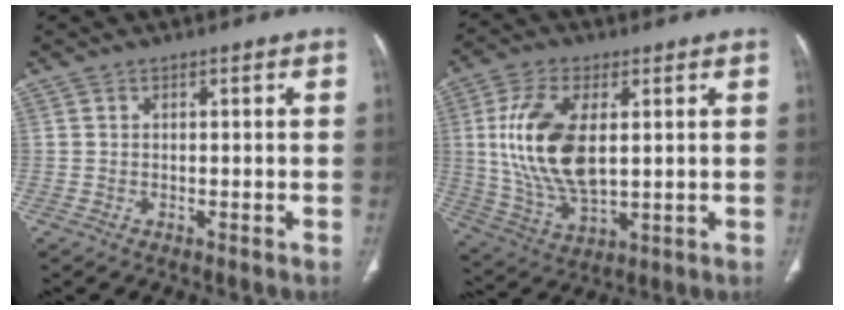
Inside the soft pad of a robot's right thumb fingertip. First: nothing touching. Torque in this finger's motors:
{"motor_torque": [-0.76, 2.41, 1.89, 0.11, 0.27]}